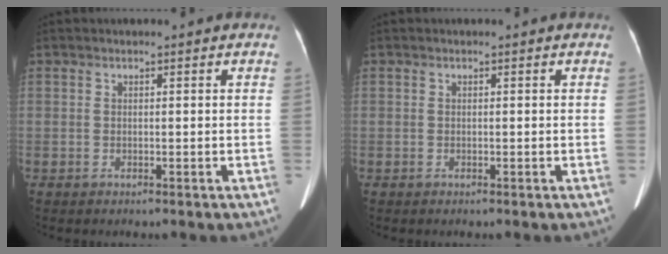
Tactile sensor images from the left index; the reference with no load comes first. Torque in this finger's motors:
{"motor_torque": [0.00, 0.00, 0.00, 0.00]}